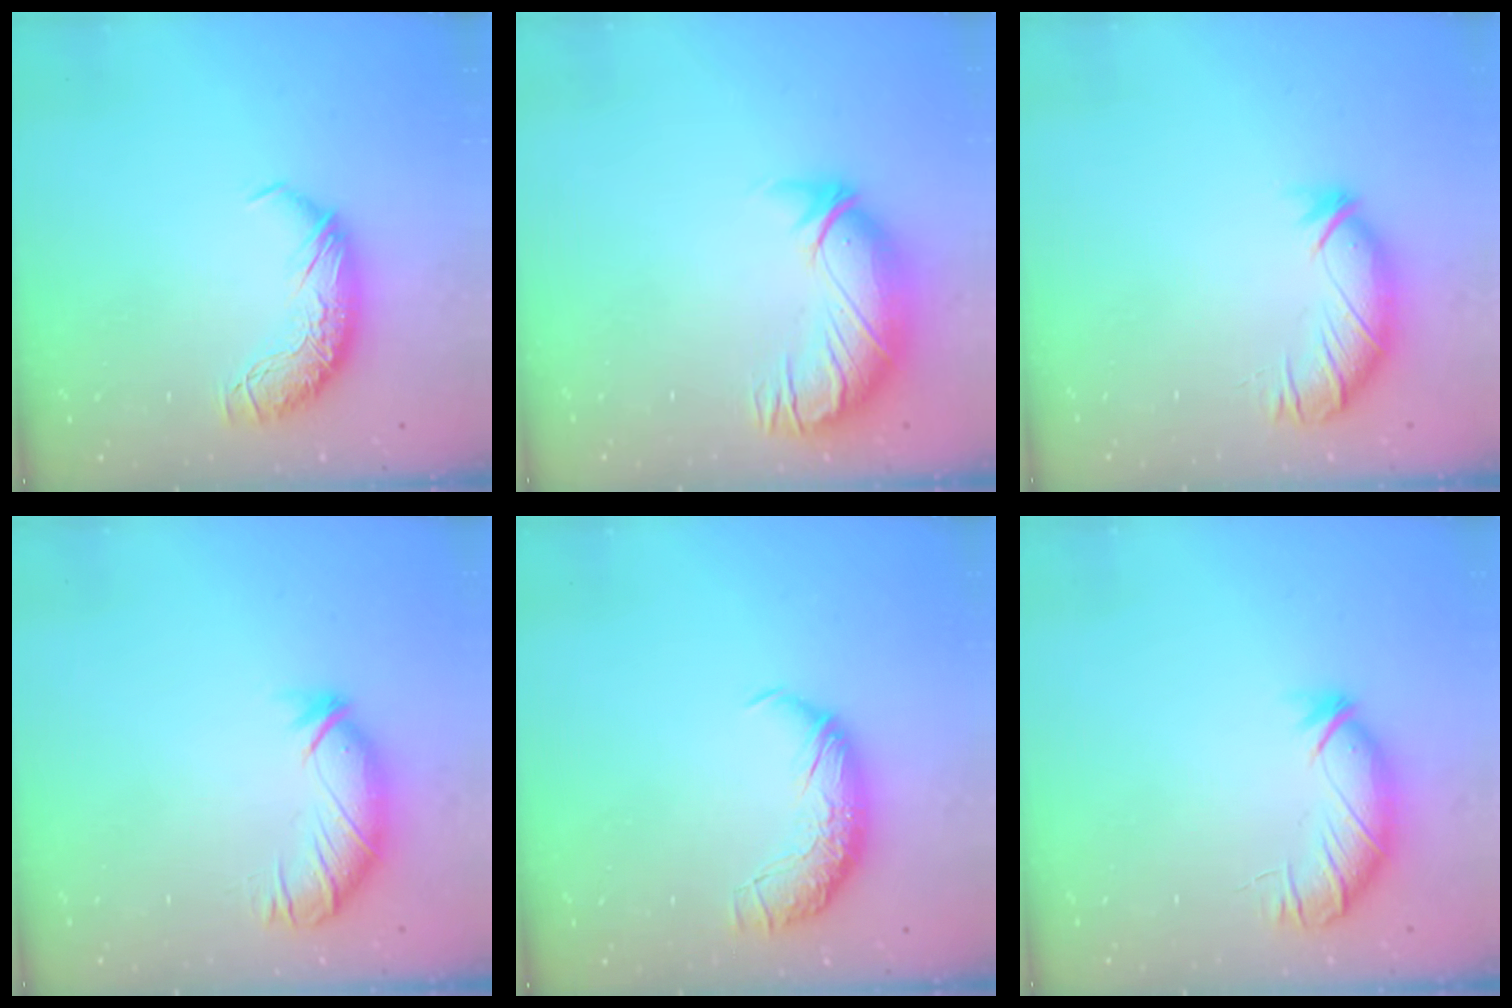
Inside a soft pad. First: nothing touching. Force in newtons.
{"total": 2.9, "press": 0.4, "slide": 2.9}
{"total": 2.9, "press": 2.8, "slide": 0.8}
{"total": 2.8, "press": 2.6, "slide": 0.9}
{"total": 2.4, "press": 1.0, "slide": 2.2}
{"total": 3.8, "press": 3.7, "slide": 0.8}